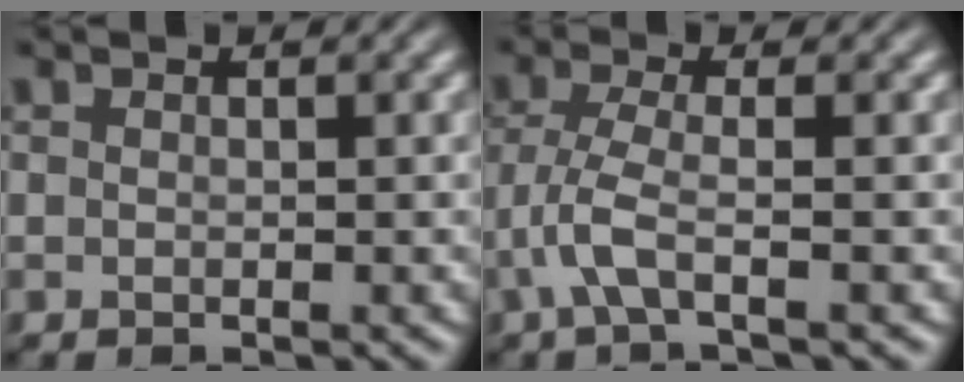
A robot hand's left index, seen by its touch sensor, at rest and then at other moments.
{"total": 3.0, "force": [-1.6, 0.3, 2.5], "torque": [-0.064, 0.004, -0.034]}